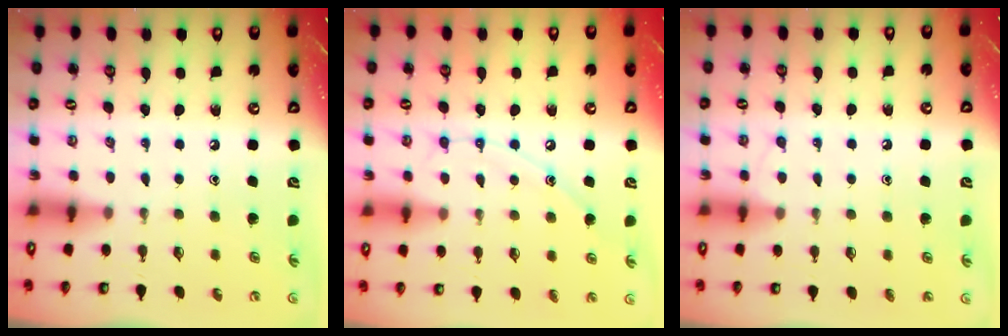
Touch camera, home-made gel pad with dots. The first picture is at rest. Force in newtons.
{"total": 9.2, "press": 9.2, "slide": 0.8}
{"total": 4.2, "press": 4.2, "slide": 0.5}